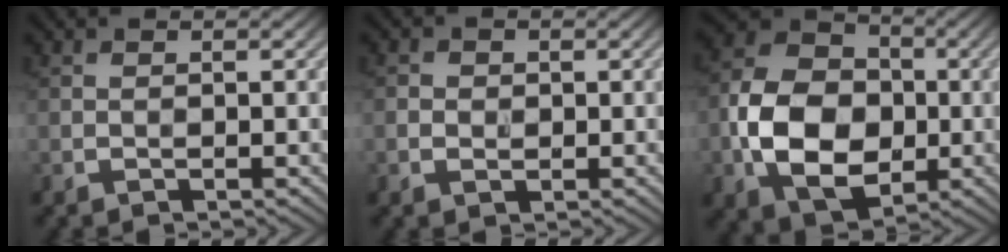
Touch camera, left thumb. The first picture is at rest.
{"total": 1.3, "force": [0.0, 1.2, 0.5], "torque": [-0.006, 0.000, -0.002]}
{"total": 12.0, "force": [-2.1, 8.9, 7.8], "torque": [-0.170, -0.007, -0.045]}